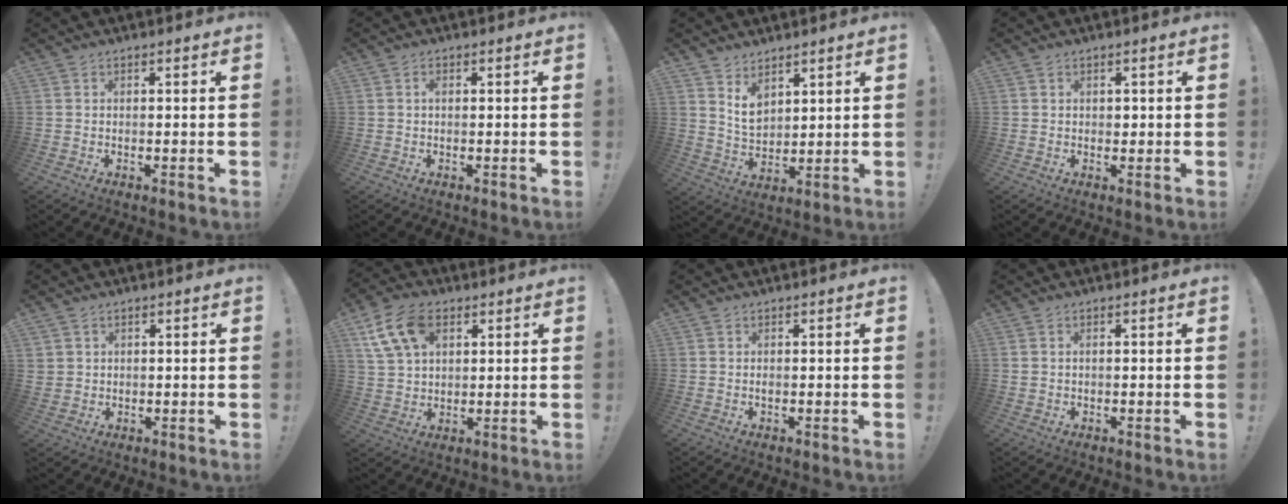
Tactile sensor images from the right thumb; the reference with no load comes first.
{"total": 1.5, "force": [-0.1, 0.7, 1.3], "torque": [-0.023, 0.005, -0.005]}
{"total": 7.3, "force": [5.0, 4.6, 2.8], "torque": [-0.045, -0.035, 0.096]}
{"total": 0.9, "force": [0.3, 0.9, 0.2], "torque": [0.004, -0.001, 0.003]}
{"total": 3.2, "force": [1.7, 2.7, 0.4], "torque": [0.001, -0.009, 0.033]}
{"total": 12.8, "force": [5.6, 8.0, 8.3], "torque": [-0.156, -0.012, 0.109]}
{"total": 0.0}
{"total": 0.6, "force": [0.3, 0.4, 0.4], "torque": [-0.011, 0.003, 0.006]}